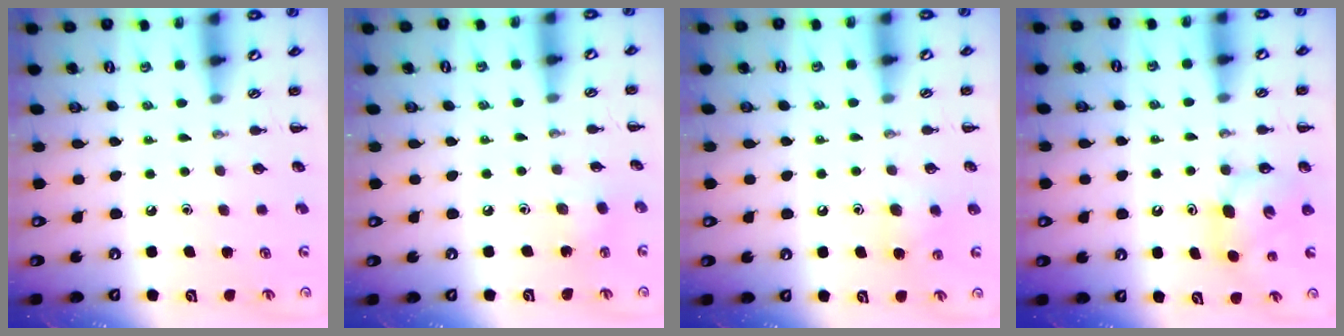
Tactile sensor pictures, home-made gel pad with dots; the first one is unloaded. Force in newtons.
{"total": 3.0, "press": 2.8, "slide": 1.0}
{"total": 7.9, "press": 7.7, "slide": 1.7}
{"total": 6.5, "press": 6.5, "slide": 1.0}